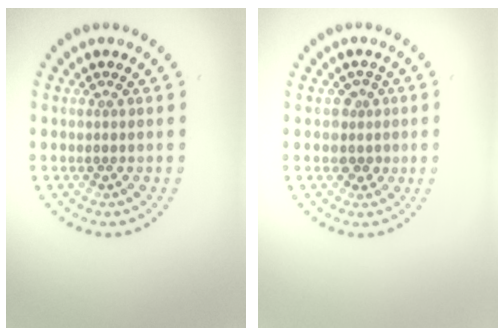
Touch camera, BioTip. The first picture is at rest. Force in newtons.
{"total": 1.8, "press": 1.5, "slide": 1.1}